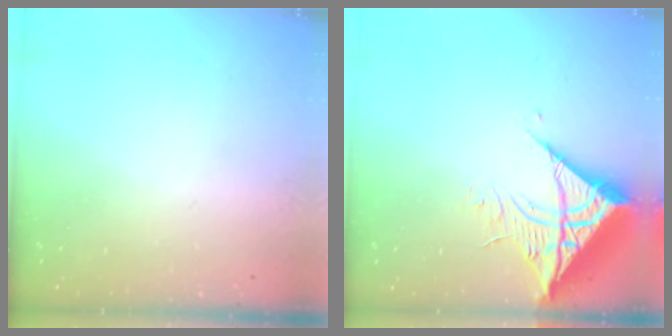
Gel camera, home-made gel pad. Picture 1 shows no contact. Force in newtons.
{"total": 11.2, "press": 11.1, "slide": 1.4}